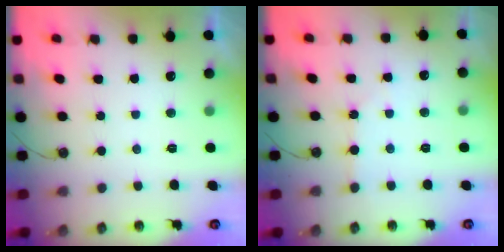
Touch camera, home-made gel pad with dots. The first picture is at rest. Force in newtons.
{"total": 2.4, "press": 2.3, "slide": 0.3}